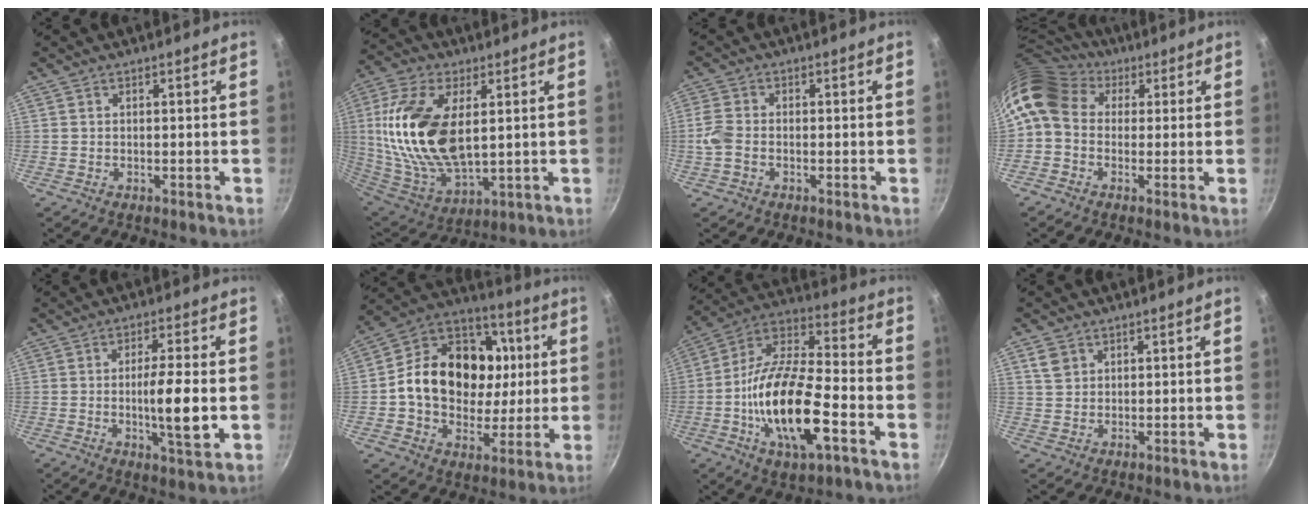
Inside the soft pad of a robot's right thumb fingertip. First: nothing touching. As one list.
[{"total": 21.6, "force": [3.7, 11.4, 18.0], "torque": [-0.358, -0.017, 0.075]}, {"total": 4.2, "force": [-1.1, 2.9, 2.8], "torque": [-0.065, 0.010, -0.031]}, {"total": 12.1, "force": [2.9, 9.5, 7.0], "torque": [-0.131, 0.025, 0.031]}, {"total": 8.7, "force": [-1.0, 1.4, 8.5], "torque": [-0.145, 0.000, -0.017]}, {"total": 22.2, "force": [1.9, 17.5, 13.5], "torque": [-0.203, 0.023, 0.023]}, {"total": 20.6, "force": [-6.3, 8.1, 17.9], "torque": [-0.327, 0.028, -0.131]}, {"total": 3.2, "force": [1.4, 2.5, 1.3], "torque": [-0.013, 0.000, 0.029]}]